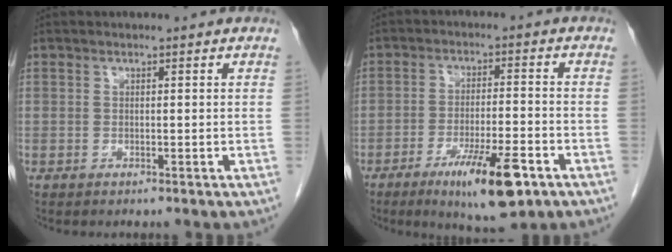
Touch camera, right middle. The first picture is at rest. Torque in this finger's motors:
{"motor_torque": [1.32, -0.81, 0.47, 0.14]}